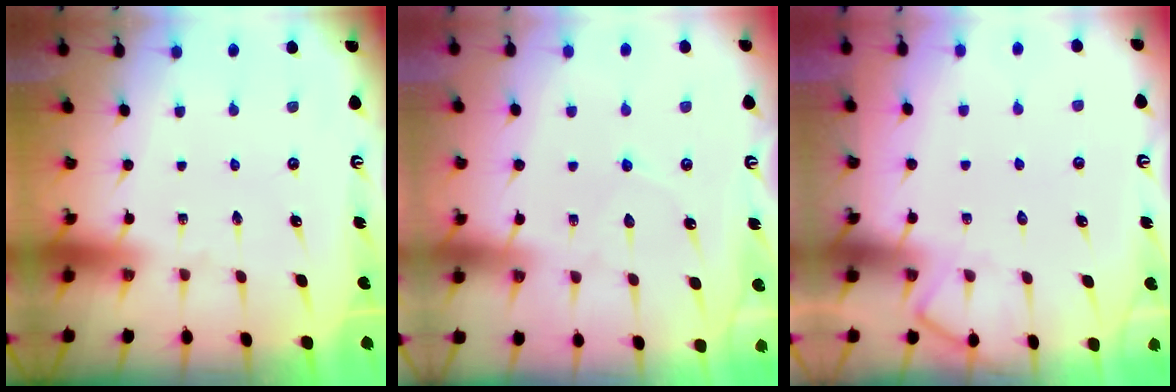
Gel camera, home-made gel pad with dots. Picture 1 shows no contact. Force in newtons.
{"total": 4.5, "press": 4.5, "slide": 0.6}
{"total": 5.8, "press": 5.7, "slide": 0.7}